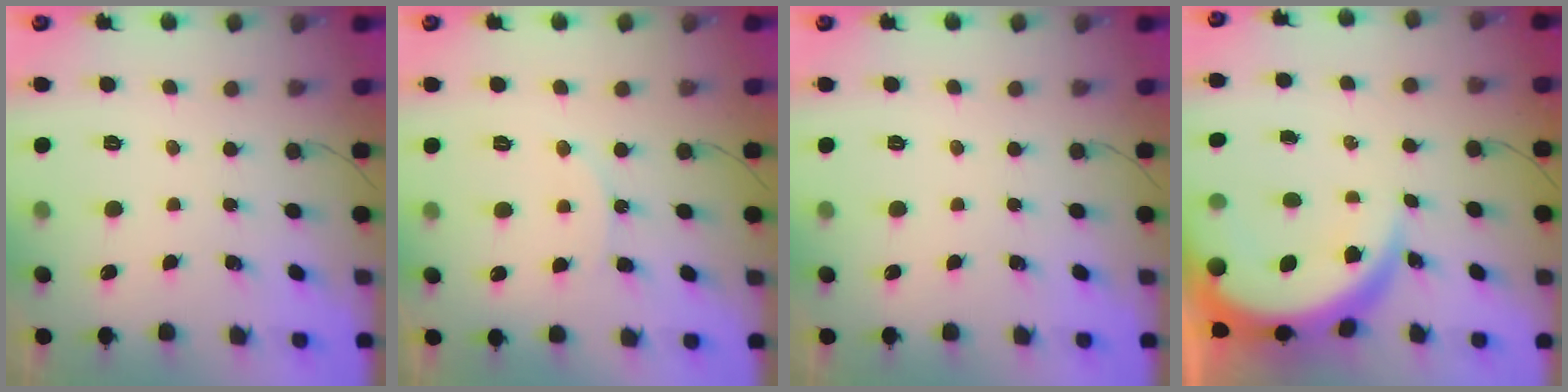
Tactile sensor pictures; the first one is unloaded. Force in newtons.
{"total": 8.1, "press": 7.7, "slide": 2.5}
{"total": 0.0}
{"total": 13.5, "press": 13.5, "slide": 1.3}